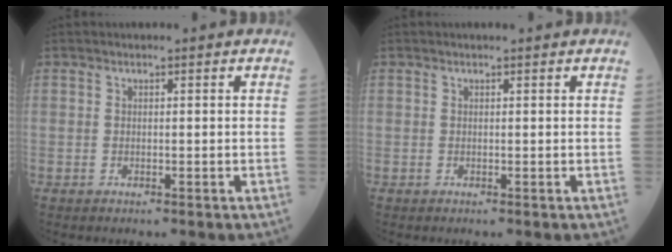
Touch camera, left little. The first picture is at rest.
{"total": 0.6, "force": [0.5, 0.1, 0.3], "torque": [-0.009, 0.002, 0.007]}